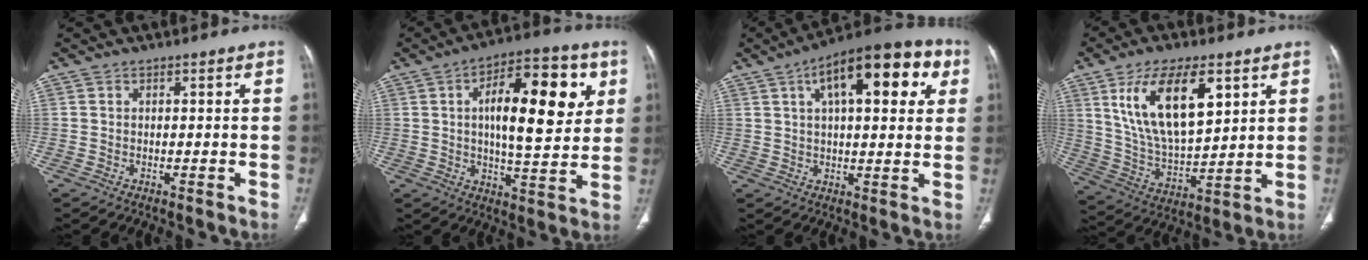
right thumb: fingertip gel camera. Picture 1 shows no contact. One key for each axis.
{"total": 19.0, "fx": 4.8, "fy": 7.5, "fz": 16.8, "tx": -0.216, "ty": -0.001, "tz": 0.065}
{"total": 19.4, "fx": 7.4, "fy": 8.0, "fz": 16.0, "tx": -0.204, "ty": 0.016, "tz": 0.102}
{"total": 17.9, "fx": 7.4, "fy": 8.1, "fz": 14.1, "tx": -0.236, "ty": -0.028, "tz": 0.147}